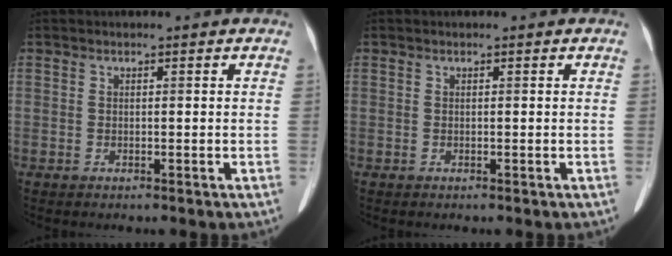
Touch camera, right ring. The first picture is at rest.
{"total": 0.0}